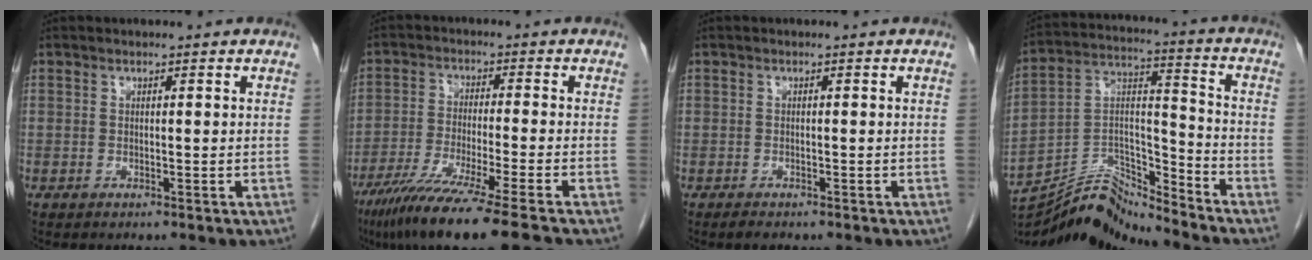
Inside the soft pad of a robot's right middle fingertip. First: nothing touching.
{"total": 13.9, "force": [-10.5, -1.4, 9.1], "torque": [-0.161, -0.049, -0.172]}
{"total": 1.2, "force": [-0.9, 0.5, 0.5], "torque": [-0.016, -0.002, -0.013]}
{"total": 14.0, "force": [-13.9, -0.5, 1.9], "torque": [-0.039, 0.038, -0.256]}